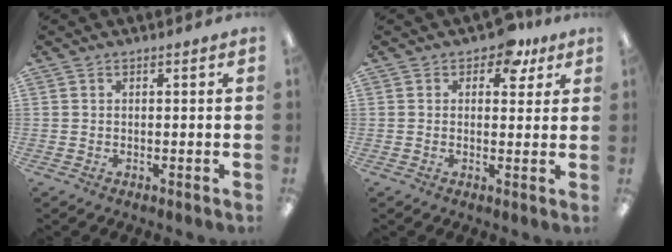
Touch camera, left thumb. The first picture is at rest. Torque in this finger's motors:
{"motor_torque": [0.28, 0.31, 0.67, -0.19, 0.04]}